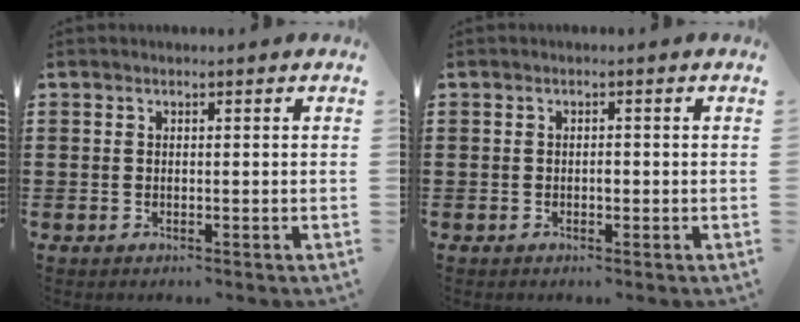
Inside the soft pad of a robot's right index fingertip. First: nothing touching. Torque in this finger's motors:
{"motor_torque": [0.33, -0.25, 0.02, 0.04]}